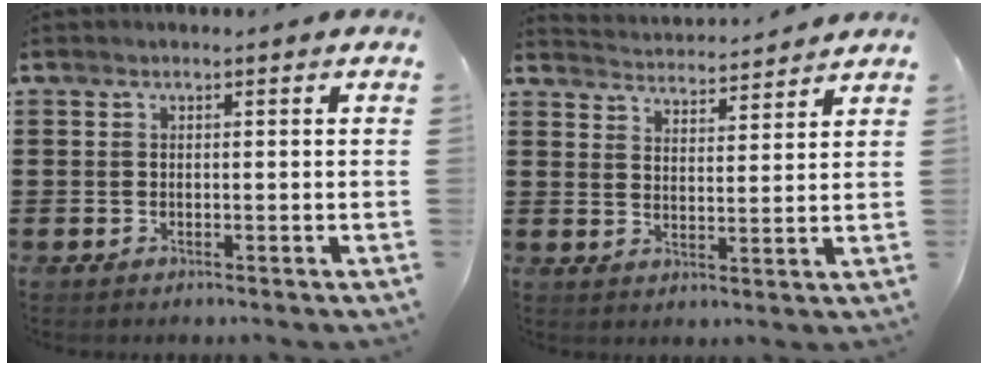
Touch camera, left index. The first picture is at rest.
{"total": 3.4, "force": [3.4, -0.3, -0.3], "torque": [-0.010, -0.025, 0.057]}